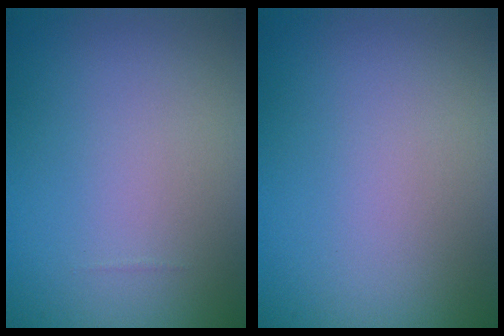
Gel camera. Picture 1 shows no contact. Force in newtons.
{"total": 0.0}